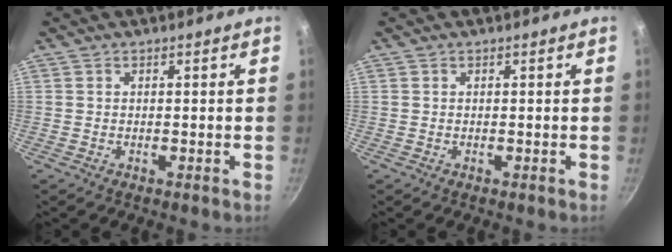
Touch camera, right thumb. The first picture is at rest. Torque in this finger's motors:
{"motor_torque": [-0.04, 0.07, 0.00, 0.00, 0.00]}